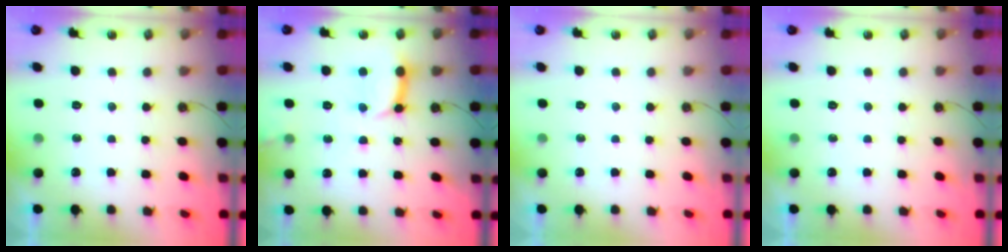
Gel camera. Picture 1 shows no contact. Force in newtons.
{"total": 10.7, "press": 10.6, "slide": 1.4}
{"total": 0.0}
{"total": 0.0}